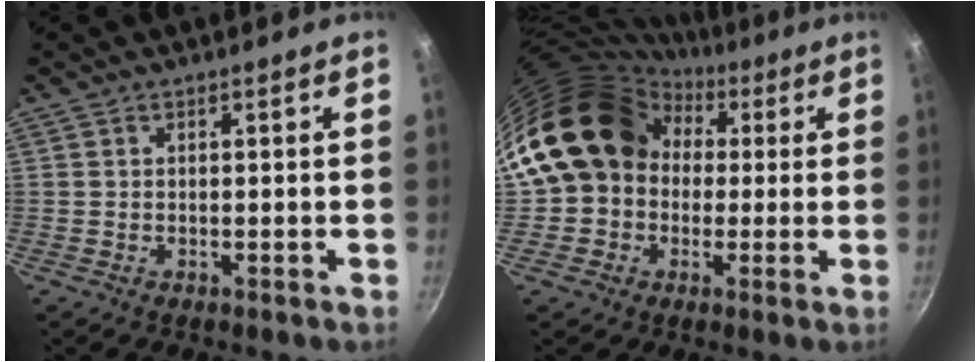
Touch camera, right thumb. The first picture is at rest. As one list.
[{"total": 16.2, "force": [2.2, 13.7, 8.3], "torque": [-0.109, 0.047, 0.028]}]